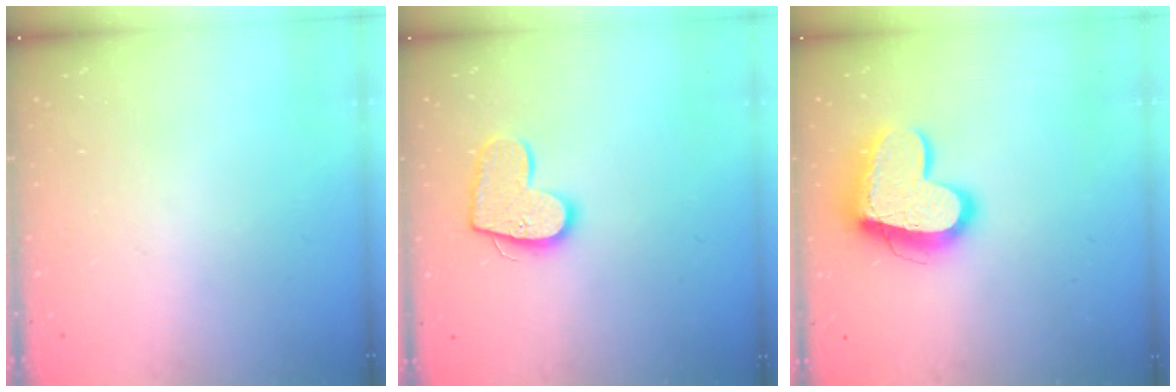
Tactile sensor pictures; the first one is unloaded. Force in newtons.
{"total": 13.0, "press": 13.0, "slide": 0.9}
{"total": 16.5, "press": 16.4, "slide": 1.5}